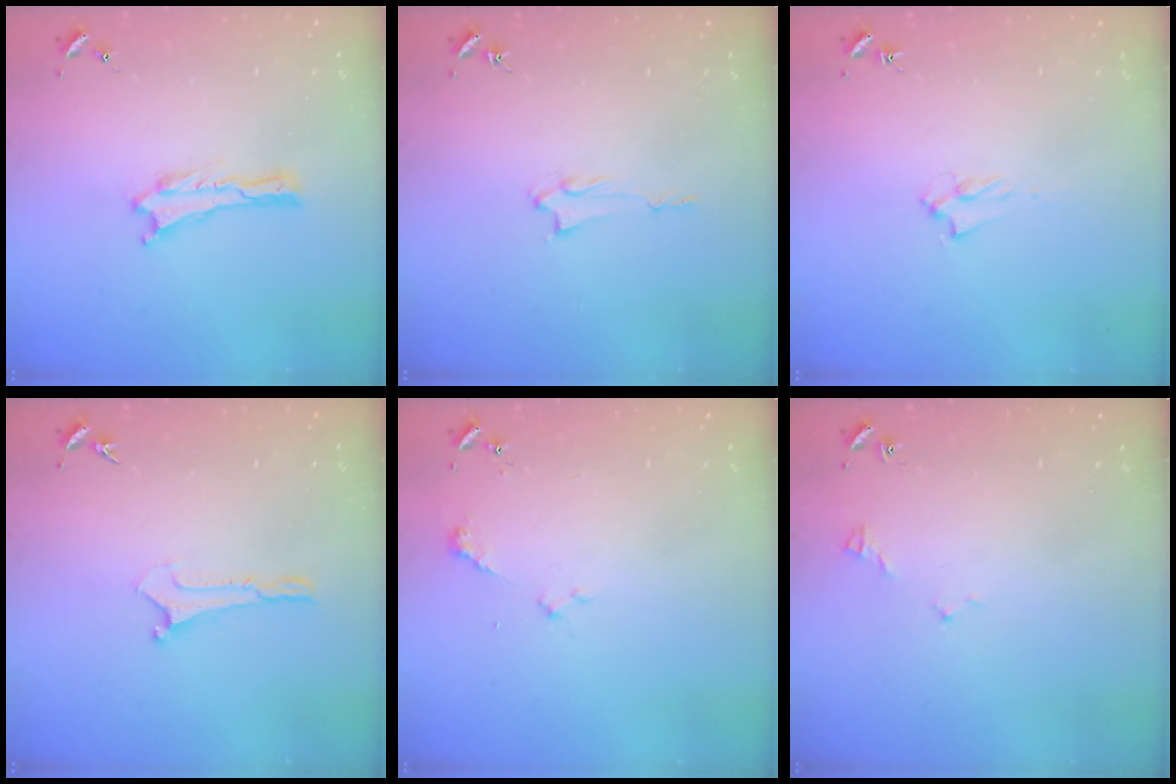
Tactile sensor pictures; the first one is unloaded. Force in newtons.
{"total": 1.3, "press": 1.3, "slide": 0.2}
{"total": 1.7, "press": 1.6, "slide": 0.3}
{"total": 0.0}
{"total": 2.4, "press": 2.3, "slide": 0.3}
{"total": 2.9, "press": 2.9, "slide": 0.3}